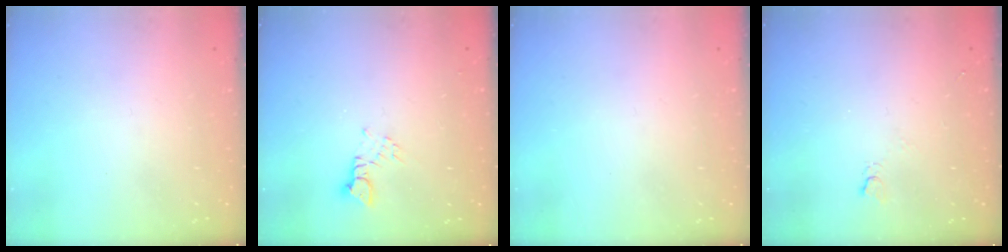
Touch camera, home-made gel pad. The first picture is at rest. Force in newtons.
{"total": 2.5, "press": 2.5, "slide": 0.1}
{"total": 0.0}
{"total": 2.7, "press": 2.6, "slide": 0.5}